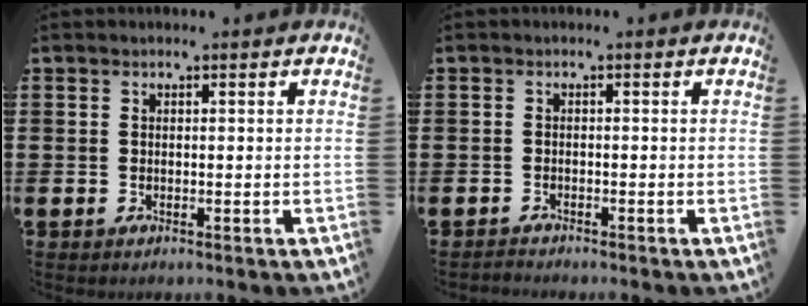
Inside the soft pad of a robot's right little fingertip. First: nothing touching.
{"total": 0.7, "force": [-0.7, 0.0, -0.1], "torque": [-0.001, -0.001, -0.015]}